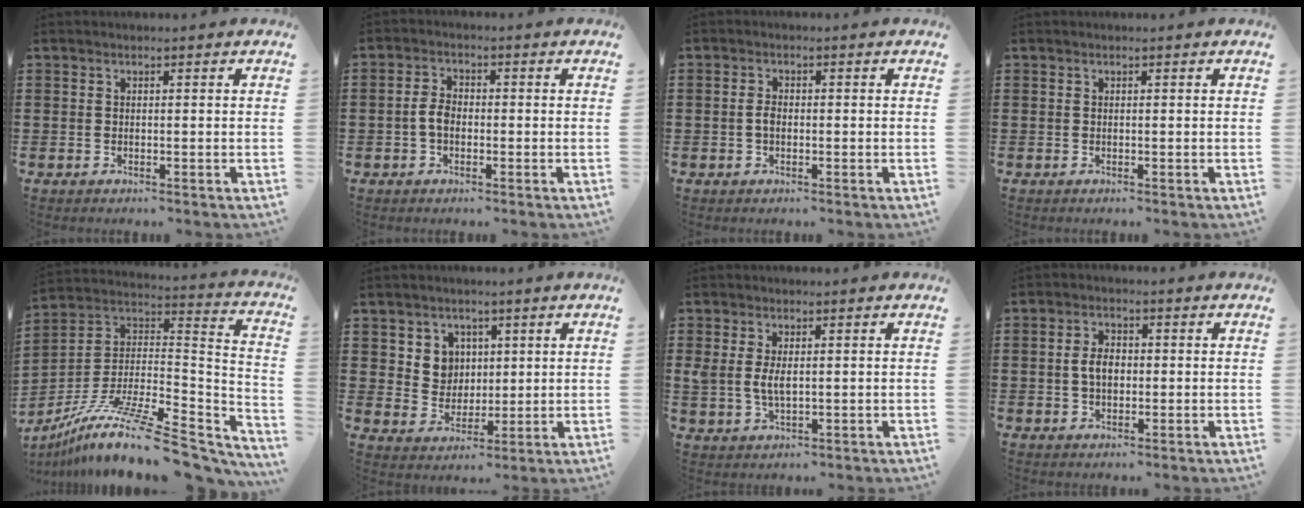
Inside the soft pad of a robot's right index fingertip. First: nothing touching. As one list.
[{"total": 3.2, "force": [-0.8, 1.8, 2.5], "torque": [-0.069, -0.004, -0.022]}, {"total": 1.8, "force": [-0.3, 0.9, 1.5], "torque": [-0.037, 0.000, -0.008]}, {"total": 0.0}, {"total": 14.3, "force": [-10.0, 2.7, 9.9], "torque": [-0.166, 0.017, -0.173]}, {"total": 5.2, "force": [2.1, 4.7, 0.9], "torque": [-0.035, 0.007, 0.036]}, {"total": 3.8, "force": [0.5, 1.9, 3.2], "torque": [-0.080, 0.001, 0.004]}, {"total": 3.7, "force": [-0.1, 2.2, 2.9], "torque": [-0.050, 0.005, -0.005]}]